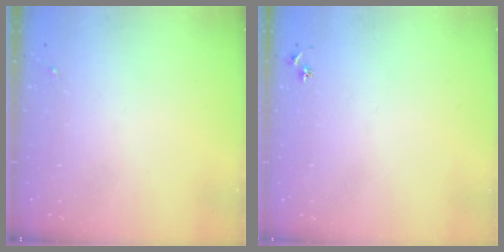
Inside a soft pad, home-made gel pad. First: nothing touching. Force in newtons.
{"total": 2.9, "press": 2.8, "slide": 0.3}